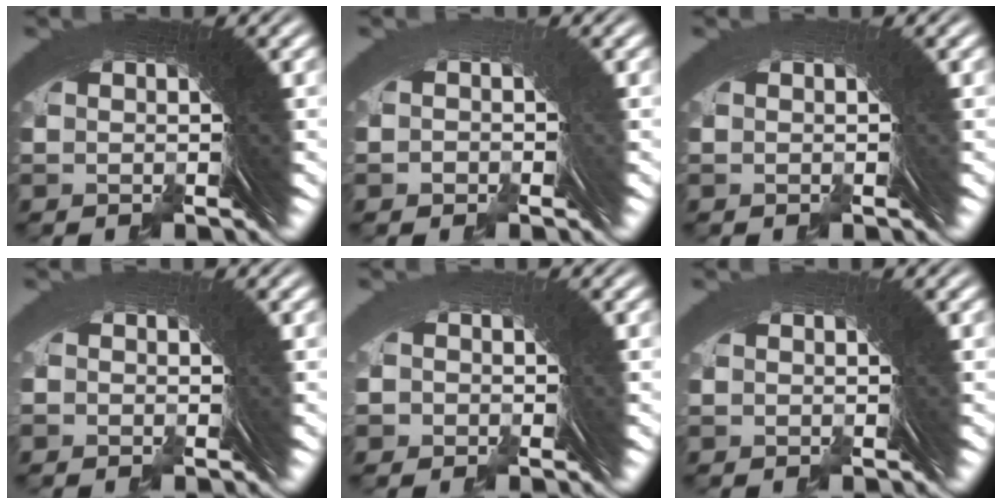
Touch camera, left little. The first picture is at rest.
{"total": 2.3, "force": [0.3, 1.2, -1.9], "torque": [0.033, 0.011, -0.005]}
{"total": 1.5, "force": [0.4, -0.4, -1.4], "torque": [0.023, 0.008, 0.005]}
{"total": 1.6, "force": [0.1, 1.3, -0.9], "torque": [0.019, 0.004, -0.006]}
{"total": 2.9, "force": [-0.1, 2.8, -0.6], "torque": [0.014, 0.001, -0.010]}
{"total": 1.2, "force": [0.4, 0.3, -1.1], "torque": [0.020, 0.003, 0.004]}